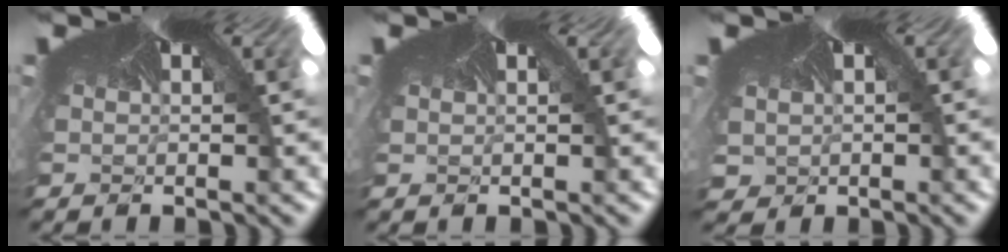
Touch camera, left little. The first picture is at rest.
{"total": 0.0}
{"total": 2.7, "force": [0.4, 2.4, 1.1], "torque": [-0.052, -0.001, 0.018]}